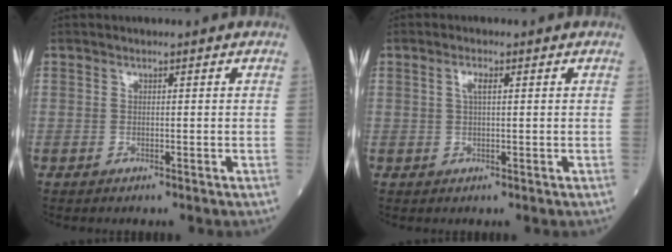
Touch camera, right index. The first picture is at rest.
{"total": 1.8, "force": [0.6, 0.4, 1.7], "torque": [-0.035, 0.004, 0.009]}